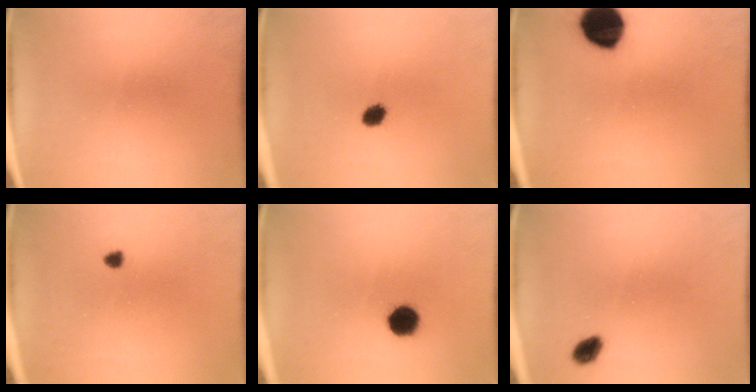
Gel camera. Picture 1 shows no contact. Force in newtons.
{"total": 2.8}
{"total": 12.8}
{"total": 1.2}
{"total": 5.2}
{"total": 2.8}